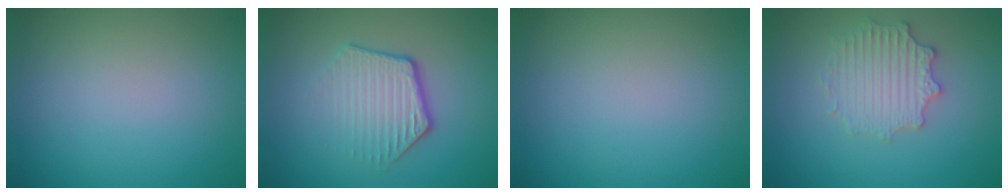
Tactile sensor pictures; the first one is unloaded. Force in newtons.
{"total": 4.1, "press": 3.0, "slide": 2.8}
{"total": 0.0}
{"total": 2.9, "press": 2.9, "slide": 0.2}